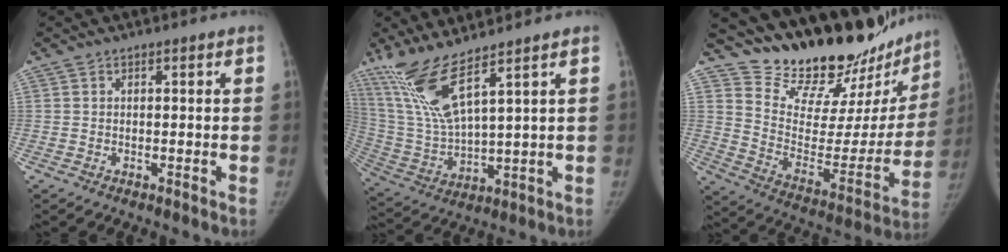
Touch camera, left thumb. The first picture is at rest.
{"total": 12.5, "force": [8.4, 1.5, 9.0], "torque": [-0.204, -0.054, 0.186]}
{"total": 28.4, "force": [25.0, 8.7, 10.3], "torque": [-0.121, -0.179, 0.364]}